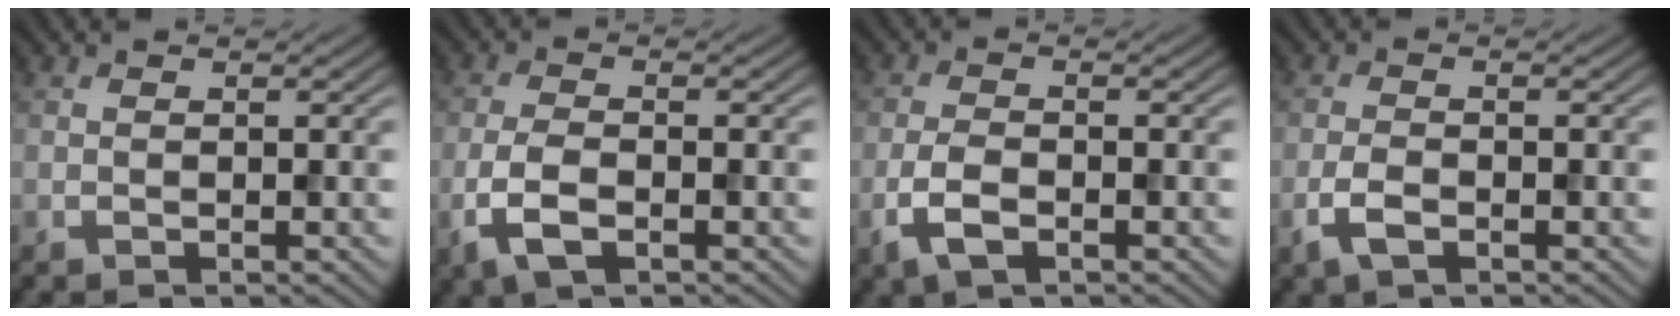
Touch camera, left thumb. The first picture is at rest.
{"total": 4.8, "force": [-2.0, 2.1, 3.8], "torque": [-0.090, -0.004, -0.044]}
{"total": 4.0, "force": [-1.9, 1.7, 3.0], "torque": [-0.071, -0.003, -0.042]}
{"total": 2.9, "force": [-1.5, 1.3, 2.2], "torque": [-0.051, -0.003, -0.035]}